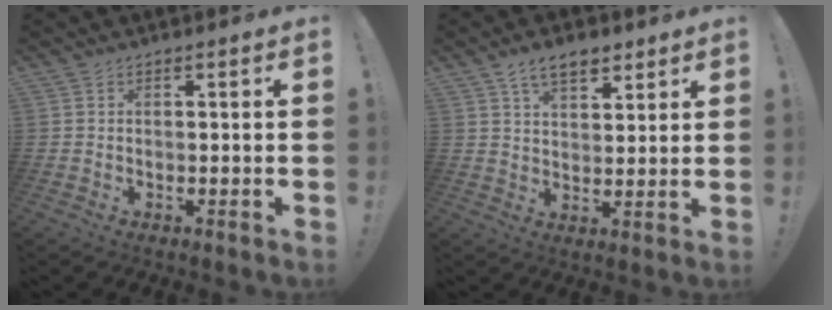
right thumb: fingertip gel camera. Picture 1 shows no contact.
{"total": 8.1, "force": [5.3, 4.2, 4.6], "torque": [-0.070, -0.018, 0.097]}